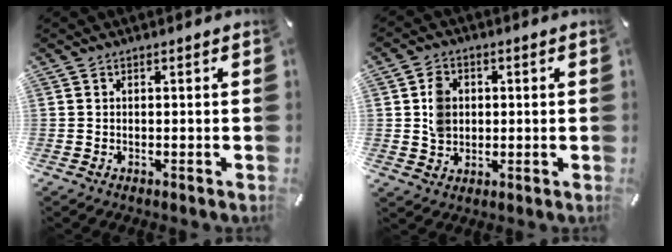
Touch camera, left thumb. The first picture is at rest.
{"total": 6.3, "force": [0.6, 5.5, 3.0], "torque": [-0.050, 0.009, 0.011]}